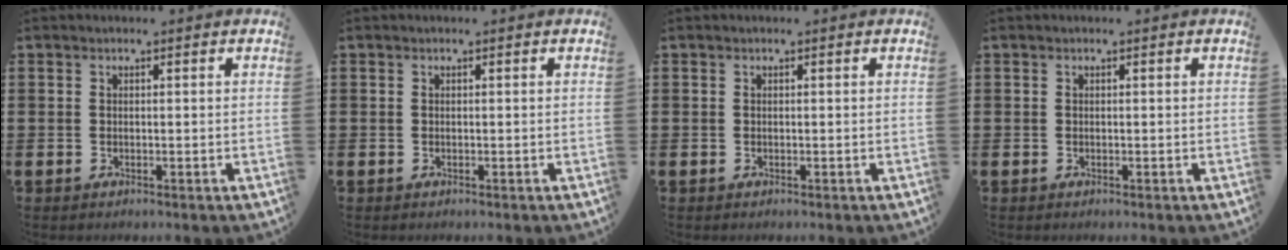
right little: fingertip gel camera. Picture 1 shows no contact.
{"total": 0.0}
{"total": 0.0}
{"total": 0.0}